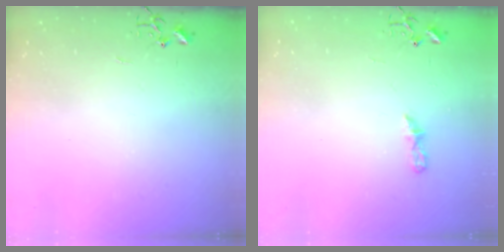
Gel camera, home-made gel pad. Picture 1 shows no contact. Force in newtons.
{"total": 5.3, "press": 5.3, "slide": 0.6}